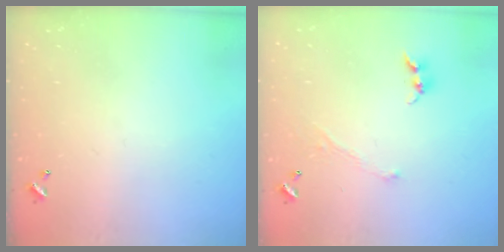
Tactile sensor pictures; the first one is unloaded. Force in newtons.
{"total": 1.3, "press": 1.2, "slide": 0.5}